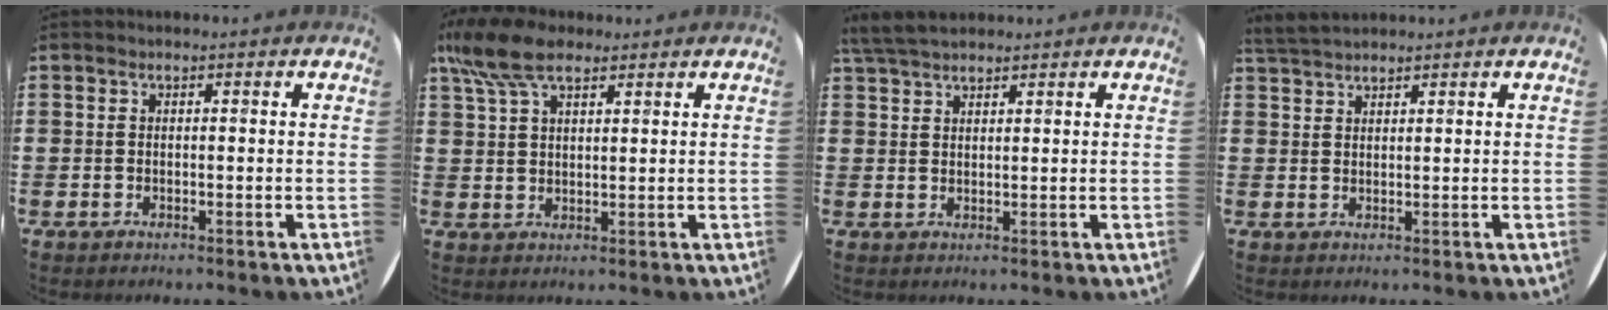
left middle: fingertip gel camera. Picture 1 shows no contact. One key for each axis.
{"total": 7.4, "fx": 5.3, "fy": 3.0, "fz": 4.2, "tx": -0.096, "ty": -0.002, "tz": 0.099}
{"total": 4.1, "fx": 3.6, "fy": 1.0, "fz": 1.6, "tx": -0.040, "ty": 0.001, "tz": 0.069}
{"total": 2.6, "fx": 2.6, "fy": 0.4, "fz": 0.5, "tx": -0.016, "ty": 0.001, "tz": 0.050}